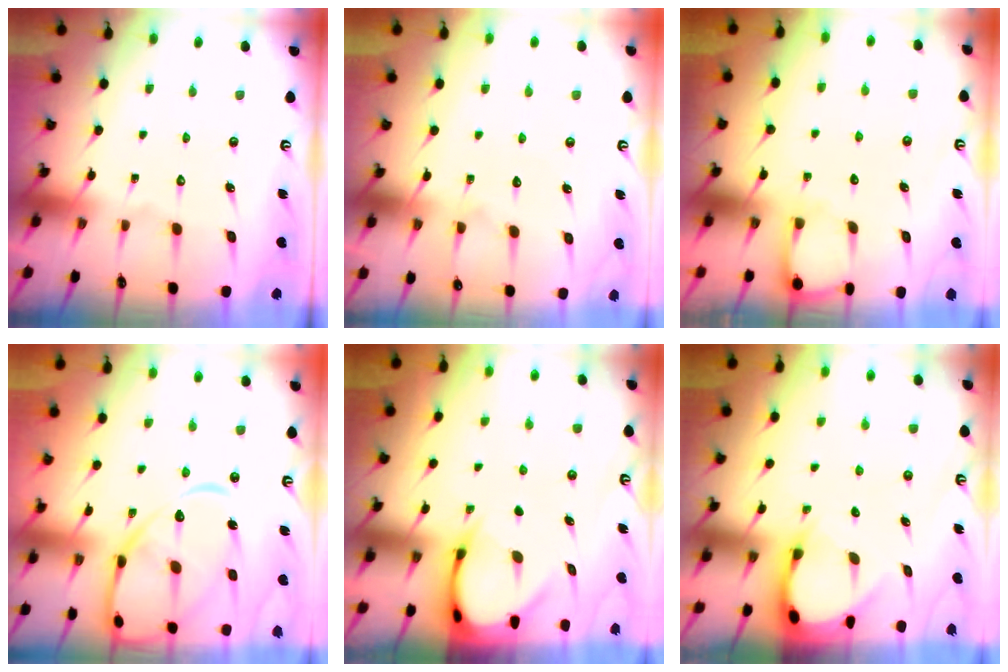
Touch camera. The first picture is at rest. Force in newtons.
{"total": 5.2, "press": 5.2, "slide": 0.6}
{"total": 2.8, "press": 2.8, "slide": 0.2}
{"total": 16.1, "press": 16.1, "slide": 1.5}
{"total": 3.4, "press": 3.4, "slide": 0.3}
{"total": 2.8, "press": 2.8, "slide": 0.2}